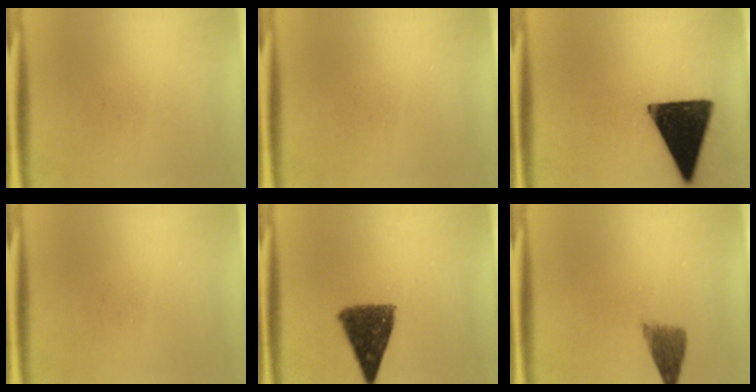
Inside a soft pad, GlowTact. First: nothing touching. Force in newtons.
{"total": 0.0}
{"total": 17.2}
{"total": 0.0}
{"total": 10.1}
{"total": 4.0}